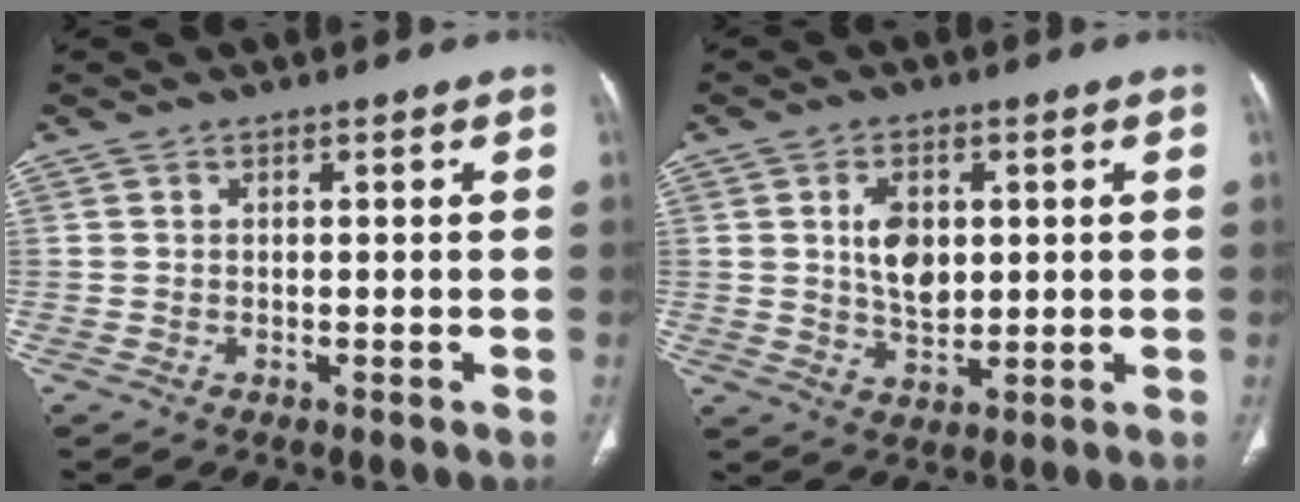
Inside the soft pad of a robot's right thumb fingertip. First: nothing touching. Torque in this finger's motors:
{"motor_torque": [1.06, 0.87, 0.90, -0.53, 0.07]}